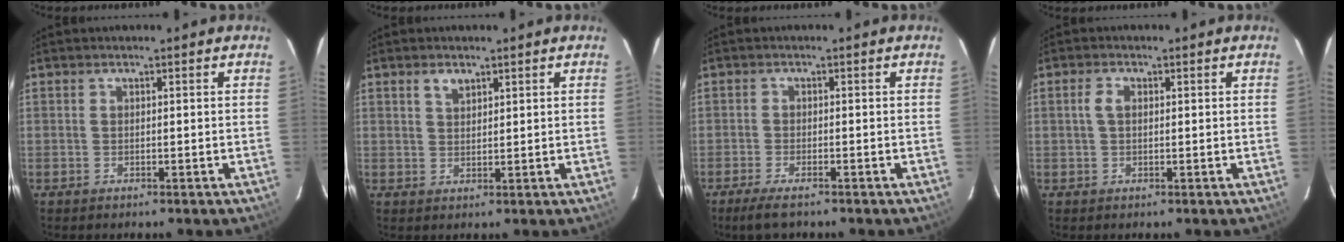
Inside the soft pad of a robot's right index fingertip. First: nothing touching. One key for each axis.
{"total": 2.3, "fx": 1.5, "fy": 1.3, "fz": 1.2, "tx": -0.019, "ty": 0.005, "tz": 0.029}
{"total": 4.2, "fx": -3.3, "fy": 0.9, "fz": 2.5, "tx": -0.065, "ty": -0.012, "tz": -0.062}
{"total": 2.0, "fx": 0.4, "fy": 1.2, "fz": 1.6, "tx": -0.034, "ty": 0.006, "tz": 0.006}